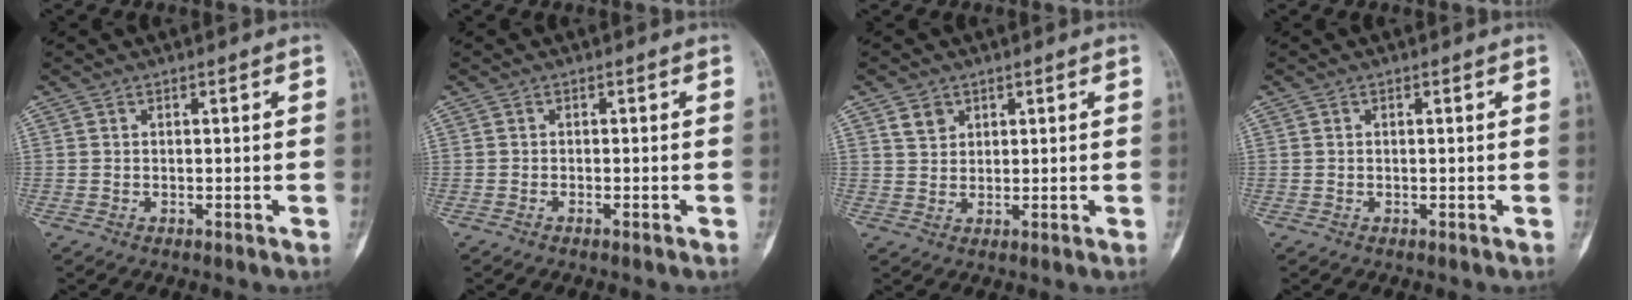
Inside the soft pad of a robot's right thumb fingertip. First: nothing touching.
{"total": 0.7, "force": [-0.5, 0.0, 0.4], "torque": [-0.008, 0.000, -0.012]}
{"total": 3.2, "force": [1.9, 2.4, 1.0], "torque": [-0.004, -0.011, 0.038]}
{"total": 0.0}